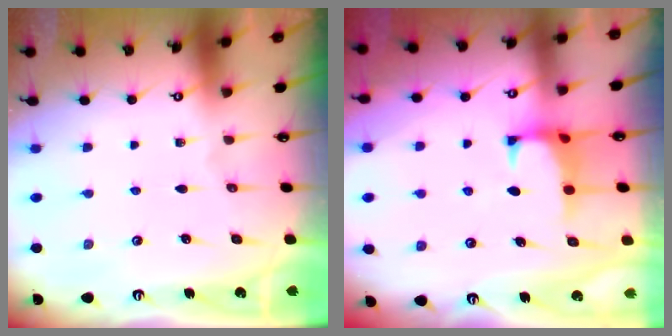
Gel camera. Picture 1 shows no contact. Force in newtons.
{"total": 0.8, "press": 0.6, "slide": 0.5}